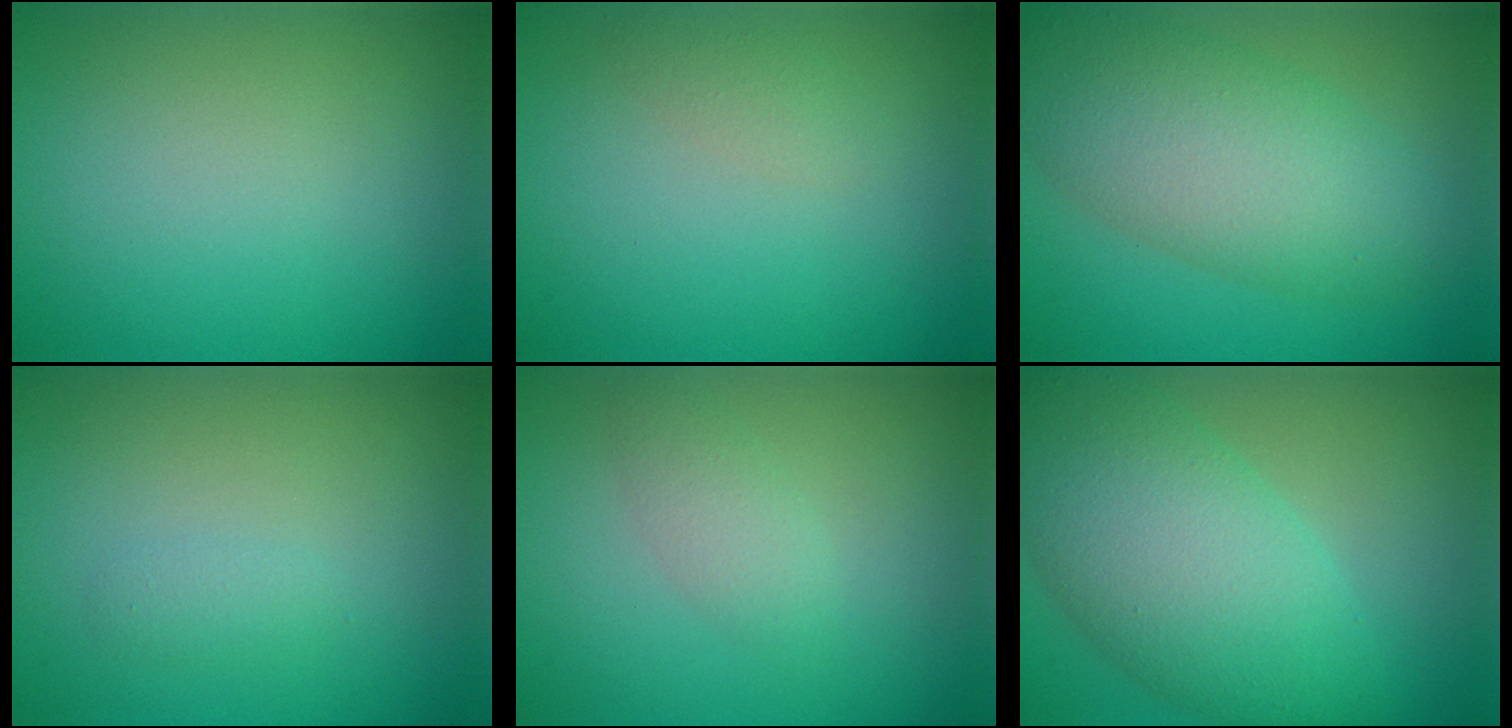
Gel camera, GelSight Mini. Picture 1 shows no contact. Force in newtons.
{"total": 1.1, "press": 1.1, "slide": 0.0}
{"total": 7.8, "press": 7.8, "slide": 0.4}
{"total": 1.0, "press": 1.0, "slide": 0.1}
{"total": 1.8, "press": 1.8, "slide": 0.0}
{"total": 9.1, "press": 9.1, "slide": 0.1}